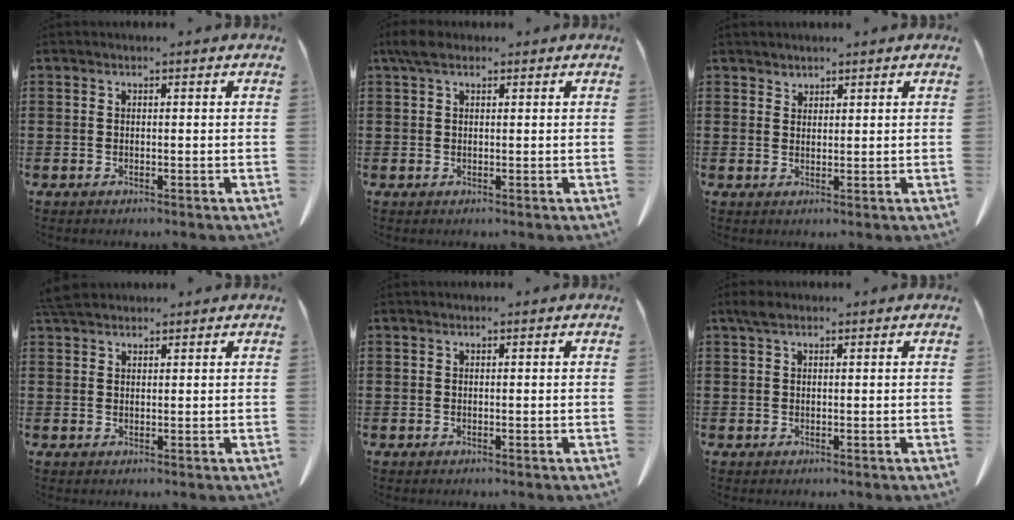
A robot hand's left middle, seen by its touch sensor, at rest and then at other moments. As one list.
[{"total": 2.5, "force": [1.4, 1.2, 1.6], "torque": [-0.038, 0.007, 0.026]}, {"total": 1.5, "force": [1.5, 0.4, -0.1], "torque": [-0.001, -0.001, 0.030]}, {"total": 3.1, "force": [2.7, 0.8, 1.2], "torque": [-0.031, 0.000, 0.054]}, {"total": 0.0}, {"total": 1.4, "force": [0.8, 0.7, 0.9], "torque": [-0.023, 0.004, 0.015]}]